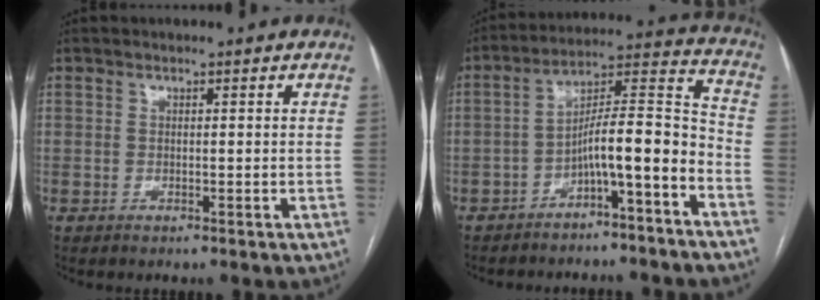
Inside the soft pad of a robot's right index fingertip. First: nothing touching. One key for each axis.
{"total": 10.9, "fx": -5.4, "fy": 0.8, "fz": 9.4, "tx": -0.144, "ty": 0.036, "tz": -0.086}